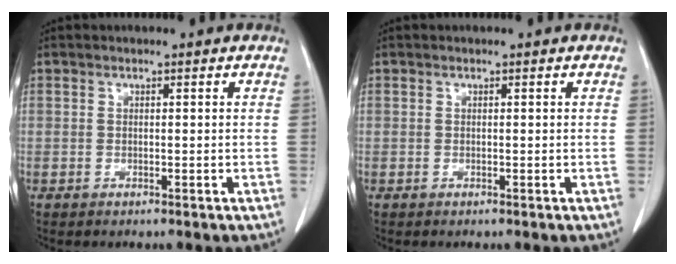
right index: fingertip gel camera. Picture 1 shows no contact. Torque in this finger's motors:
{"motor_torque": [0.00, 0.00, 0.00, 0.00]}